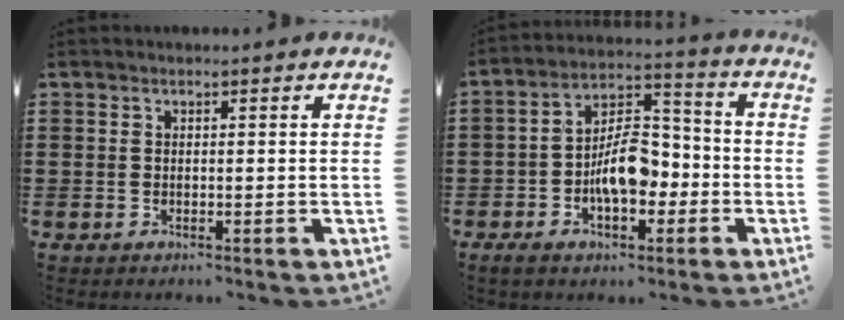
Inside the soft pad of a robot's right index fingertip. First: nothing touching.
{"total": 8.9, "force": [-2.5, 4.8, 7.1], "torque": [-0.119, 0.007, -0.051]}